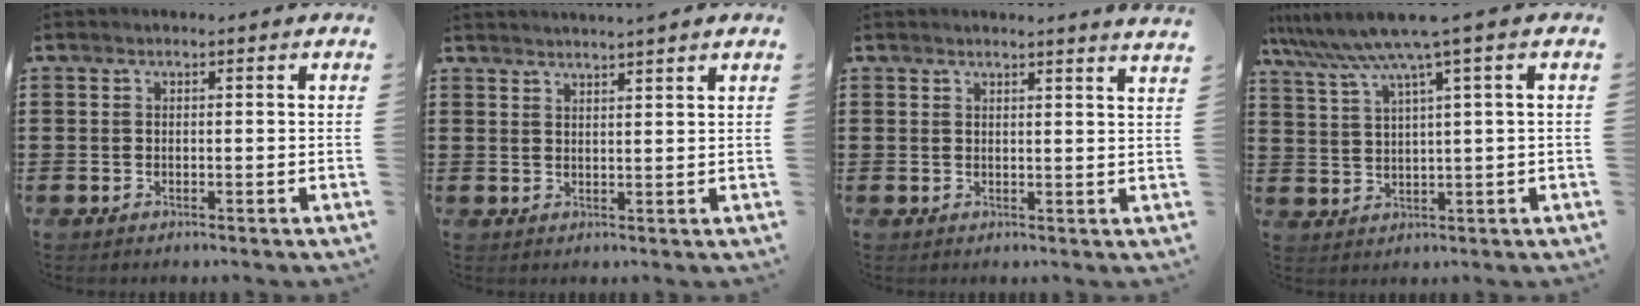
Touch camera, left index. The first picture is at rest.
{"total": 2.0, "force": [1.9, -0.6, 0.0], "torque": [-0.005, -0.004, 0.037]}
{"total": 1.9, "force": [1.8, -0.6, 0.4], "torque": [-0.011, -0.006, 0.033]}
{"total": 6.4, "force": [3.9, -0.5, 5.1], "torque": [-0.120, -0.028, 0.060]}